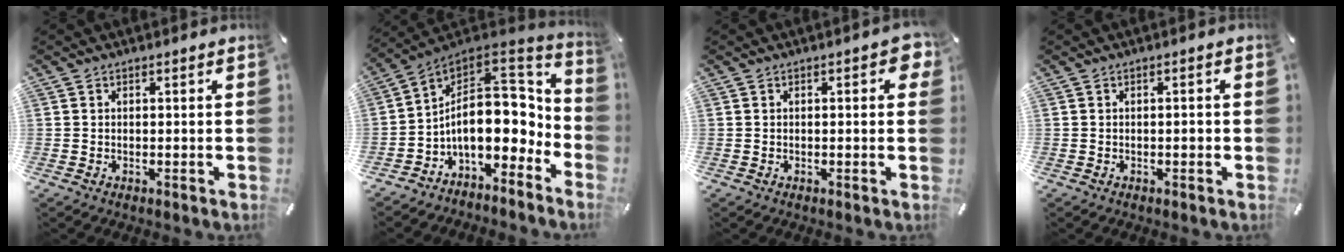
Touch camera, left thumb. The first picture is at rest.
{"total": 16.8, "force": [-0.6, 11.5, 12.3], "torque": [-0.185, -0.027, -0.007]}
{"total": 3.4, "force": [0.3, 1.5, 3.0], "torque": [-0.043, 0.004, 0.001]}
{"total": 1.2, "force": [-0.3, 0.5, 1.1], "torque": [-0.020, 0.000, -0.007]}